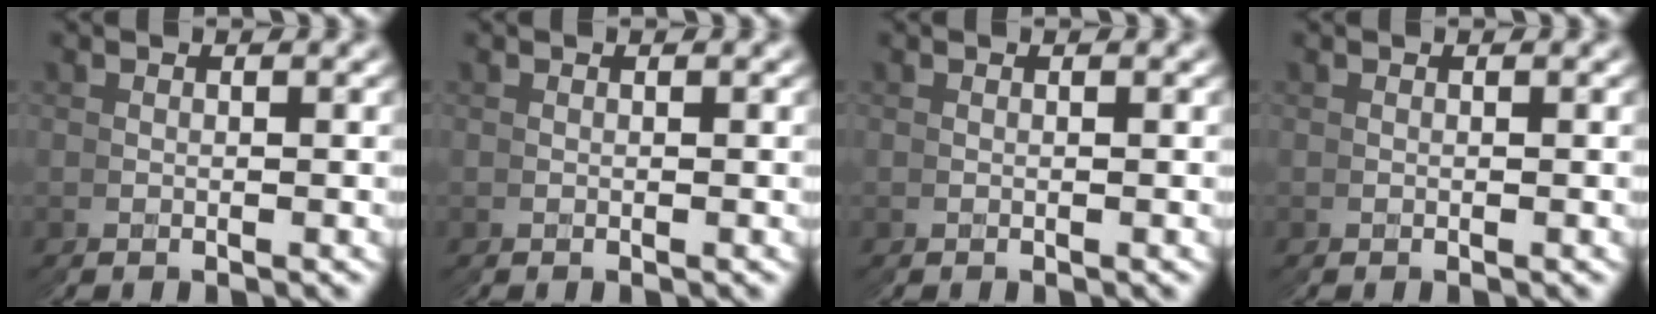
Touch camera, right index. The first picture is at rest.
{"total": 0.0}
{"total": 0.0}
{"total": 0.0}